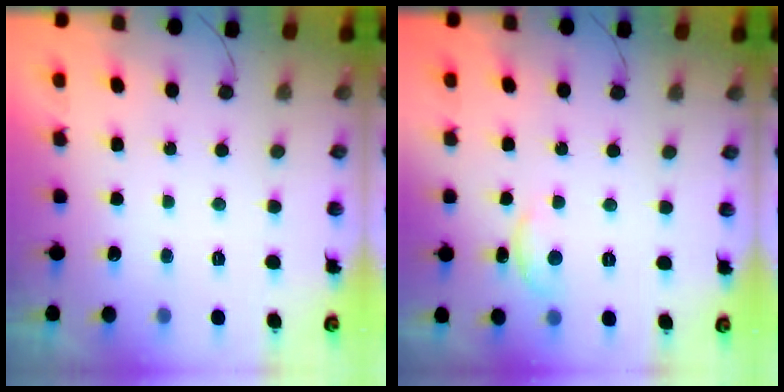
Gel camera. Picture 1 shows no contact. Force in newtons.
{"total": 5.7, "press": 5.7, "slide": 0.5}